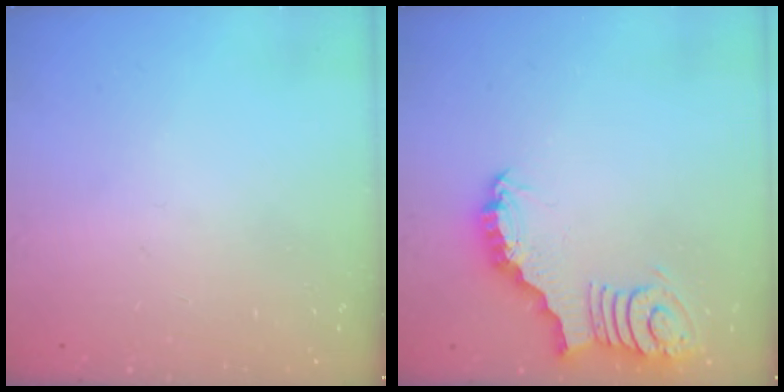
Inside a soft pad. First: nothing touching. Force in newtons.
{"total": 3.0, "press": 3.0, "slide": 0.3}